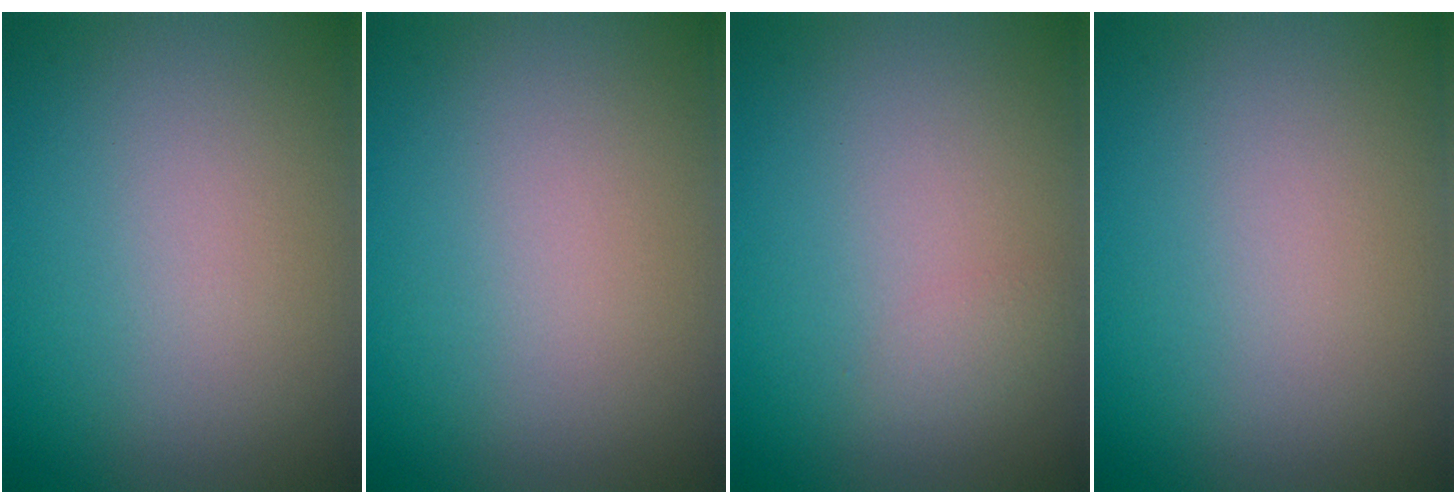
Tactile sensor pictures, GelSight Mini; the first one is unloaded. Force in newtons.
{"total": 0.0}
{"total": 0.8, "press": 0.8, "slide": 0.0}
{"total": 0.0}